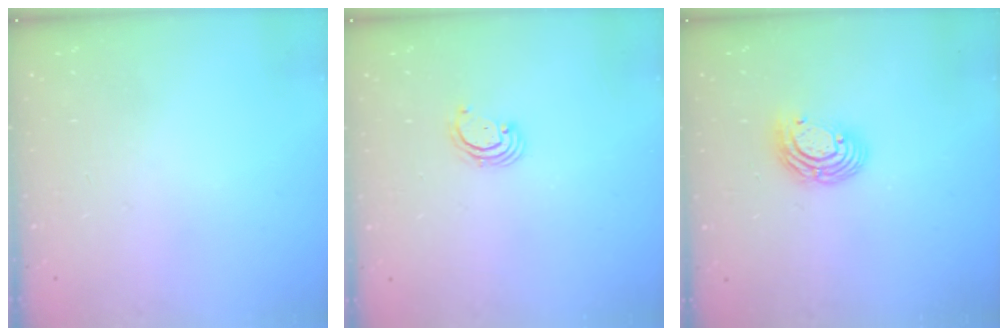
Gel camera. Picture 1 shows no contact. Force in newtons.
{"total": 2.6, "press": 2.6, "slide": 0.3}
{"total": 8.5, "press": 8.4, "slide": 1.3}